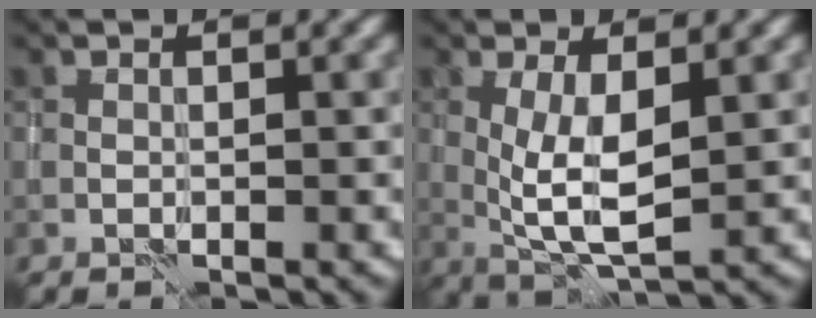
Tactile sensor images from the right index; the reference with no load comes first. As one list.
[{"total": 4.9, "force": [0.3, 1.5, 4.7], "torque": [-0.100, -0.009, 0.012]}]